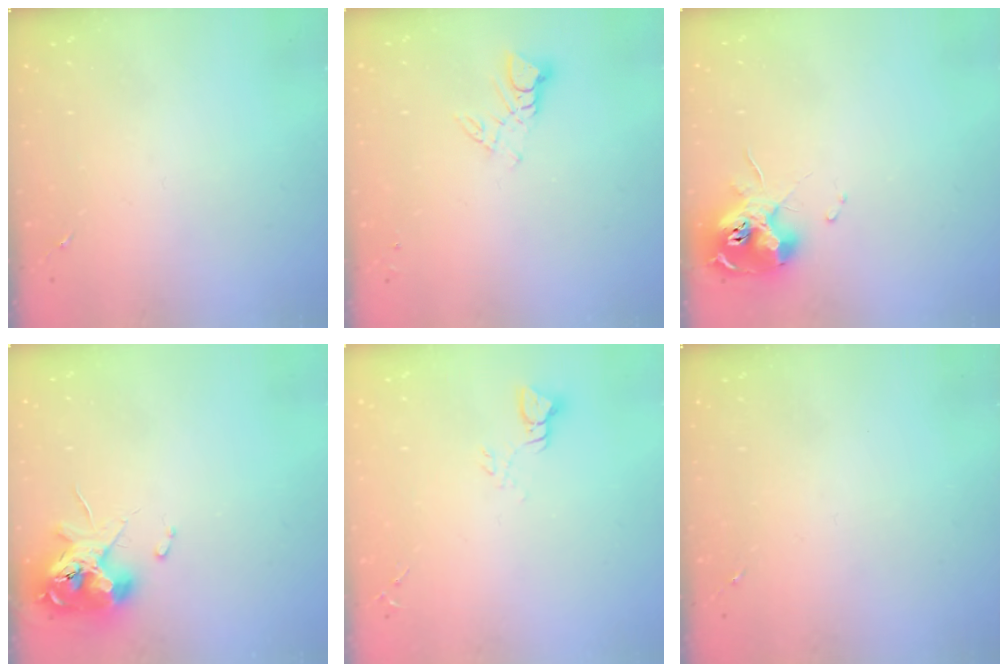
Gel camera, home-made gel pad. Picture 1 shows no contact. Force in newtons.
{"total": 5.6, "press": 5.6, "slide": 0.5}
{"total": 11.8, "press": 11.7, "slide": 1.7}
{"total": 11.4, "press": 11.3, "slide": 1.8}
{"total": 3.7, "press": 3.7, "slide": 0.2}
{"total": 0.0}